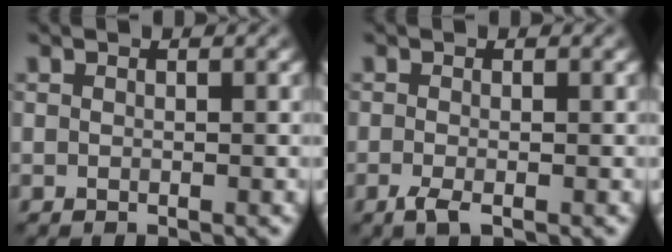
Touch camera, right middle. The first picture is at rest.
{"total": 1.6, "force": [-0.8, 0.4, 1.3], "torque": [-0.029, -0.006, -0.019]}